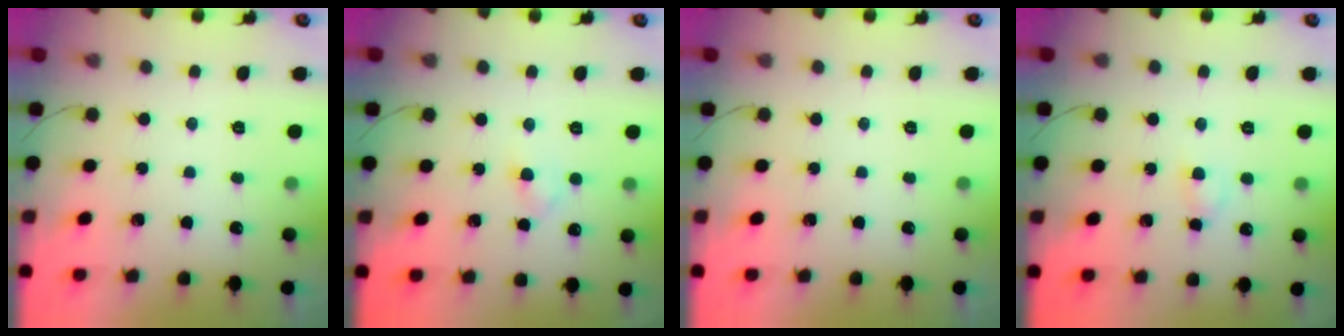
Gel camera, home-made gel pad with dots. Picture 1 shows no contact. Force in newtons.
{"total": 2.6, "press": 2.4, "slide": 1.1}
{"total": 0.0}
{"total": 3.4, "press": 3.2, "slide": 1.1}